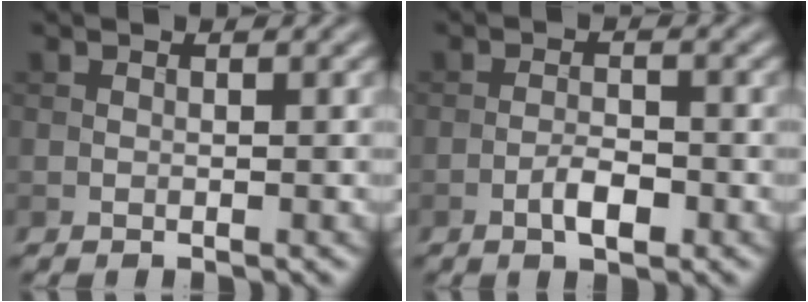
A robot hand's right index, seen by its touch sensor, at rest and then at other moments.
{"total": 2.6, "force": [-1.2, 0.9, 2.0], "torque": [-0.035, 0.003, -0.026]}